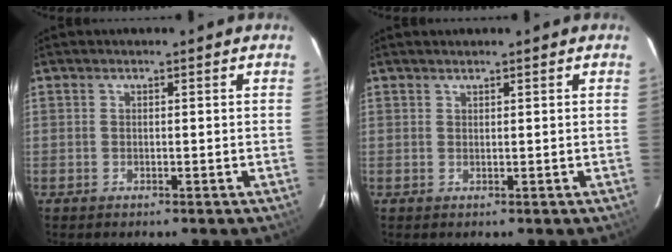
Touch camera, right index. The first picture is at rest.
{"total": 0.7, "force": [0.7, -0.1, 0.2], "torque": [-0.006, 0.001, 0.012]}